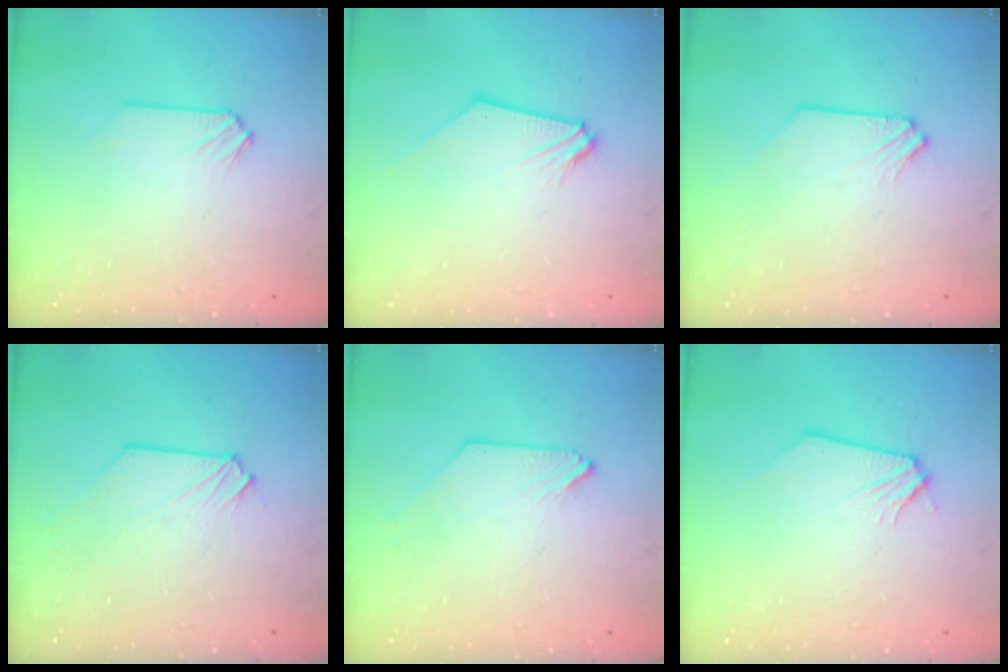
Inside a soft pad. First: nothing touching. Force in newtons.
{"total": 0.6, "press": 0.6, "slide": 0.1}
{"total": 0.8, "press": 0.8, "slide": 0.1}
{"total": 0.0}
{"total": 0.0}
{"total": 0.0}